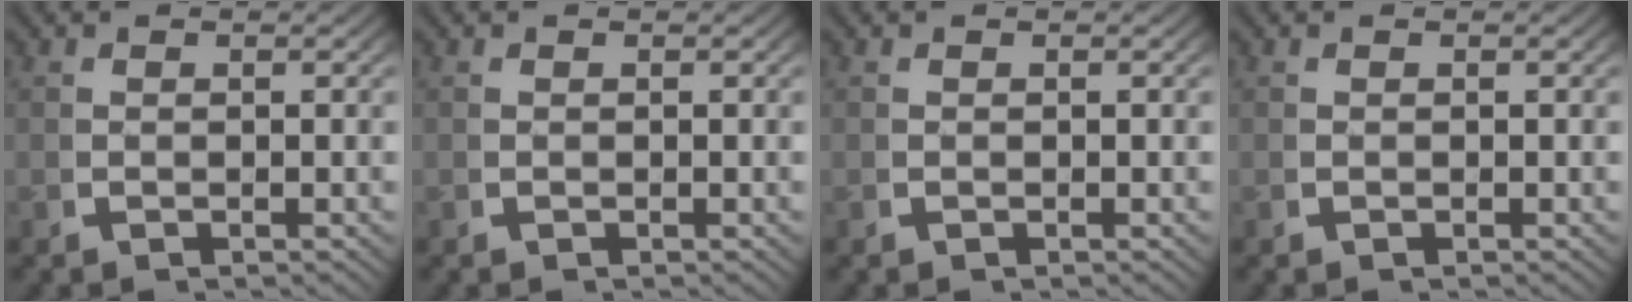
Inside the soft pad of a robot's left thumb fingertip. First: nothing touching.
{"total": 0.0}
{"total": 0.0}
{"total": 0.0}